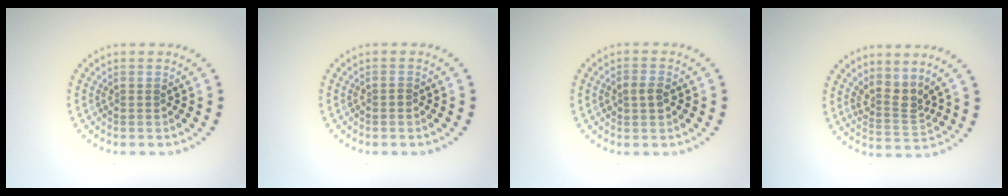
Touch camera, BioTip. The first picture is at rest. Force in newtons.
{"total": 0.7, "press": 0.7, "slide": 0.1}
{"total": 1.7, "press": 1.7, "slide": 0.1}
{"total": 2.8, "press": 2.0, "slide": 2.0}